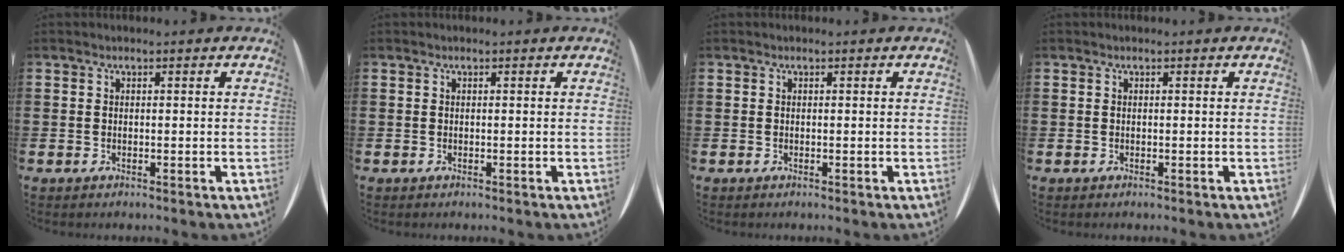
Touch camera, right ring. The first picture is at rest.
{"total": 0.0}
{"total": 0.0}
{"total": 0.0}